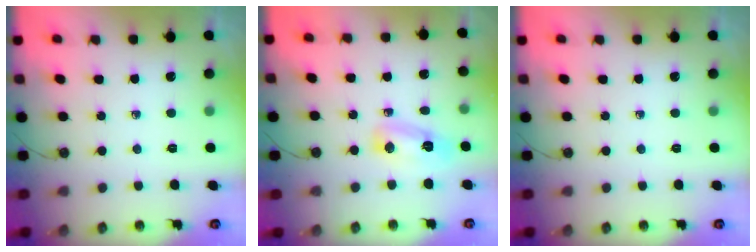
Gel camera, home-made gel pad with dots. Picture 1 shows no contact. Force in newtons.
{"total": 13.4, "press": 7.3, "slide": 11.3}
{"total": 0.0}